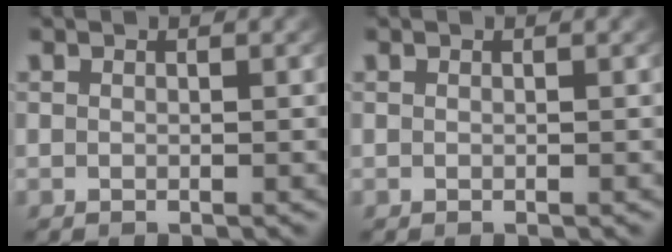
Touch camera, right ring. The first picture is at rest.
{"total": 0.0}